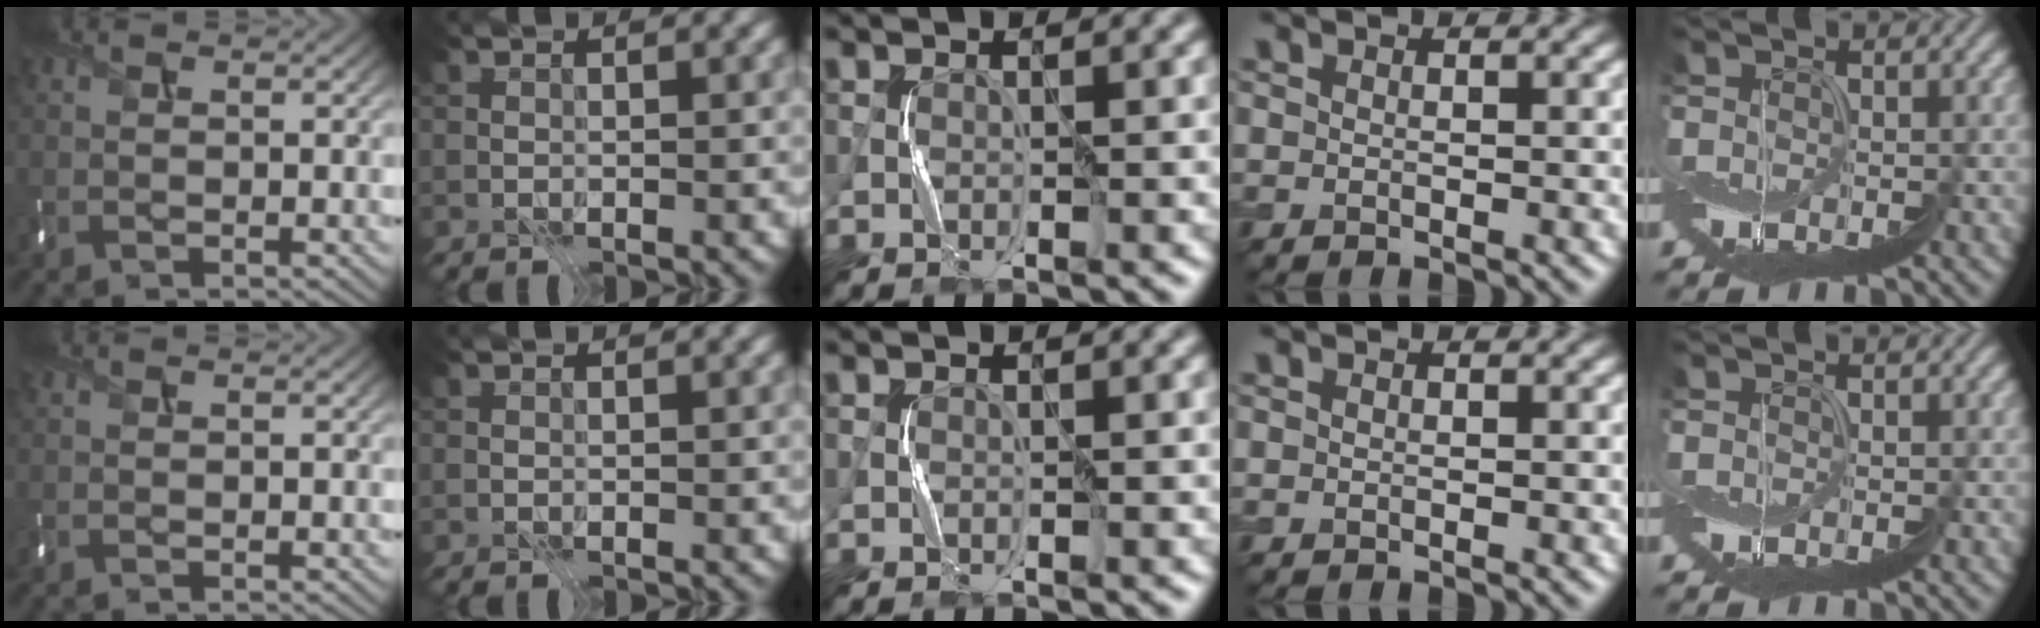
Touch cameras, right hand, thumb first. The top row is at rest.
{}